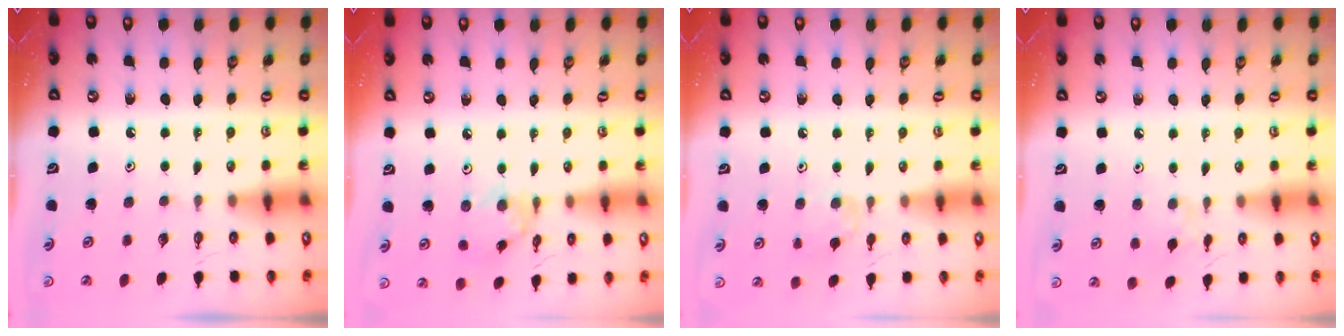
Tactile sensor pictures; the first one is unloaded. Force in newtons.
{"total": 3.4, "press": 3.4, "slide": 0.1}
{"total": 6.4, "press": 6.3, "slide": 0.8}
{"total": 2.4, "press": 2.4, "slide": 0.4}